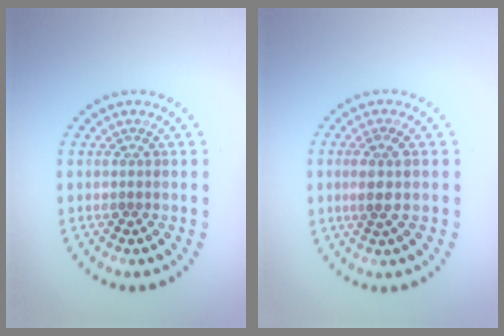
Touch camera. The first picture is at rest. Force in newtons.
{"total": 2.0, "press": 1.7, "slide": 1.1}